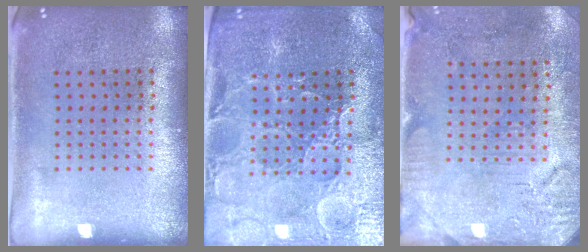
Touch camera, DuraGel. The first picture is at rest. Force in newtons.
{"total": 3.3, "press": 3.2, "slide": 0.6}
{"total": 3.2, "press": 2.6, "slide": 1.8}